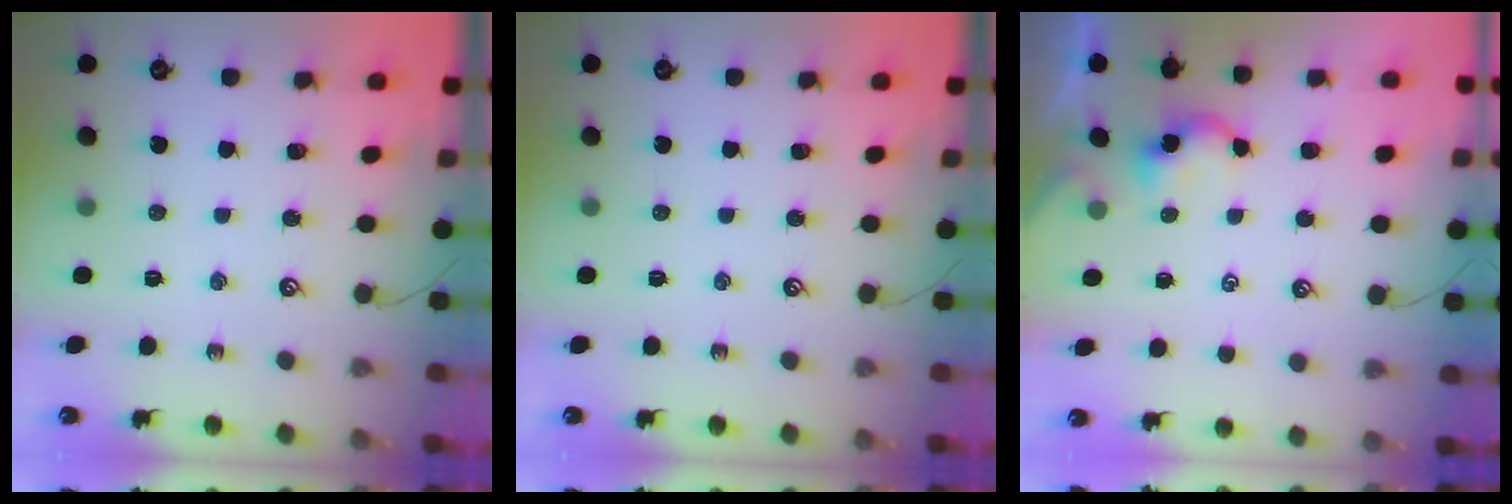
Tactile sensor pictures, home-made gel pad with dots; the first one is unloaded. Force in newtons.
{"total": 0.0}
{"total": 1.9, "press": 1.9, "slide": 0.1}